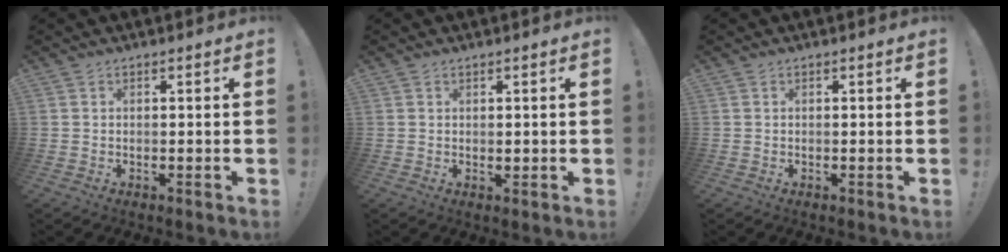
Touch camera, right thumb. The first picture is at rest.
{"total": 0.8, "force": [0.3, 0.6, 0.3], "torque": [-0.002, 0.000, 0.004]}
{"total": 0.0}